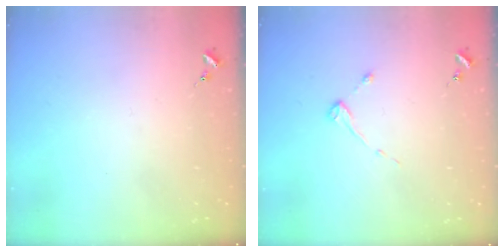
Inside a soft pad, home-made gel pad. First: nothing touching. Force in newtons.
{"total": 2.6, "press": 2.6, "slide": 0.4}